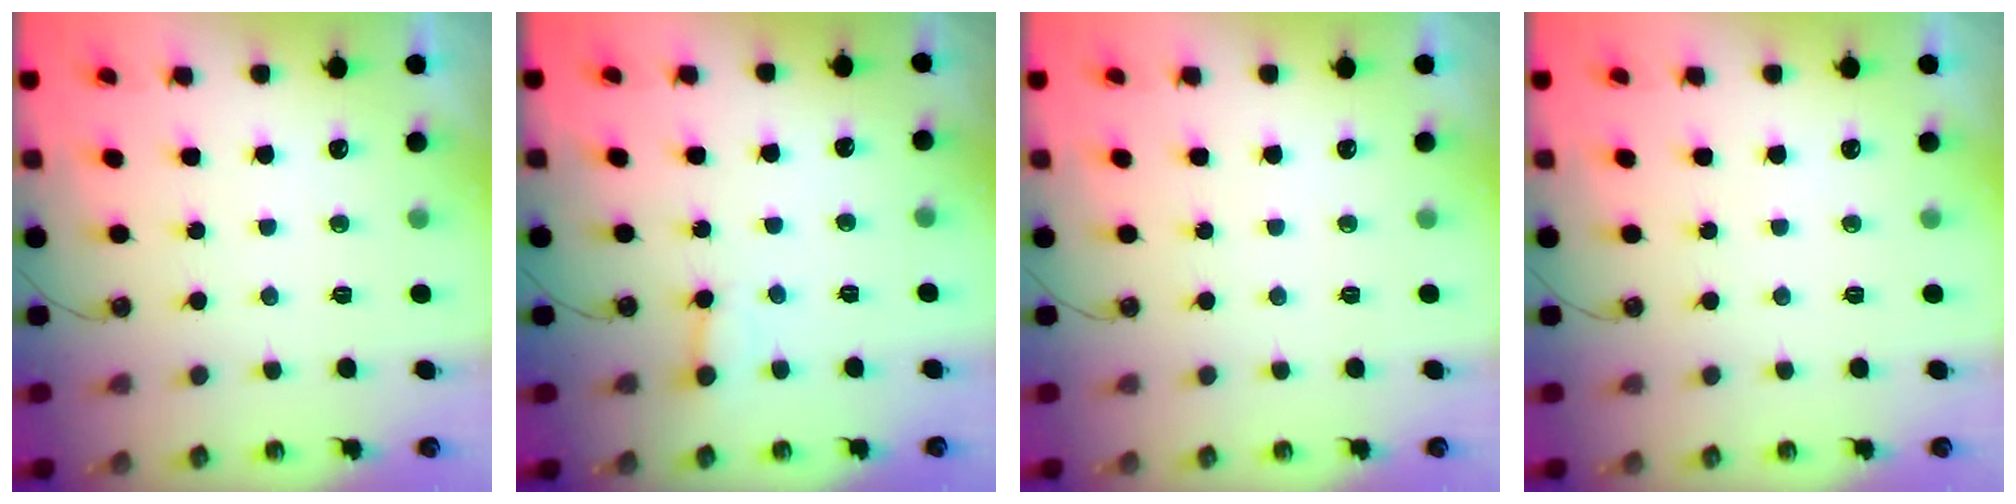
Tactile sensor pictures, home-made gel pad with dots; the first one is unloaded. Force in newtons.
{"total": 4.6, "press": 4.5, "slide": 0.6}
{"total": 0.0}
{"total": 0.0}